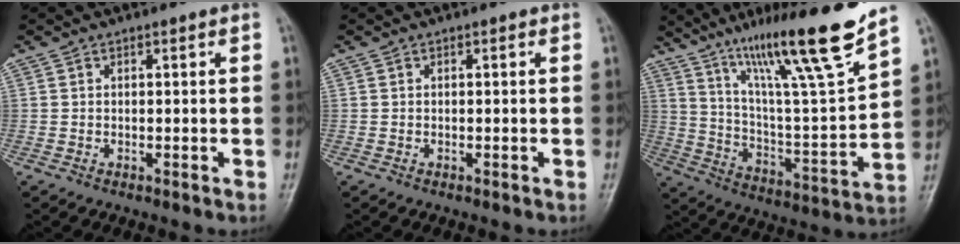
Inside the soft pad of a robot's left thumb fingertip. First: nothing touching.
{"total": 0.0}
{"total": 20.8, "force": [14.9, 0.5, 14.6], "torque": [-0.207, -0.077, 0.257]}